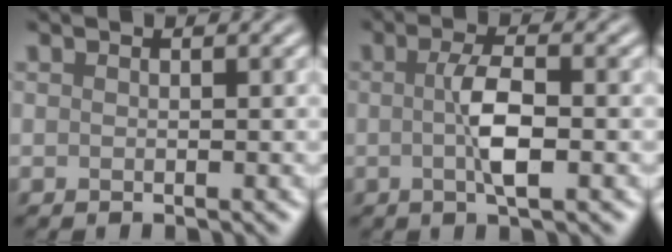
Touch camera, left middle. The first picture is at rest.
{"total": 3.7, "force": [-0.2, 0.9, 3.6], "torque": [-0.067, 0.001, -0.005]}